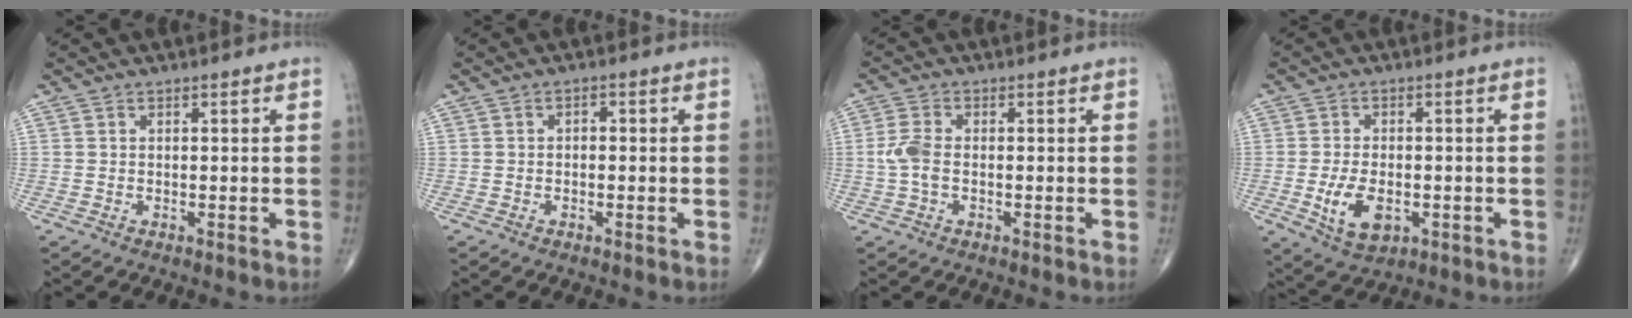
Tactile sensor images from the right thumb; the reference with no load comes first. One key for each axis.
{"total": 1.2, "fx": -0.1, "fy": 0.8, "fz": 0.9, "tx": -0.006, "ty": 0.005, "tz": -0.006}
{"total": 4.3, "fx": -0.4, "fy": 2.4, "fz": 3.5, "tx": -0.090, "ty": 0.009, "tz": -0.012}
{"total": 8.0, "fx": -2.0, "fy": 4.6, "fz": 6.2, "tx": -0.107, "ty": -0.003, "tz": -0.027}